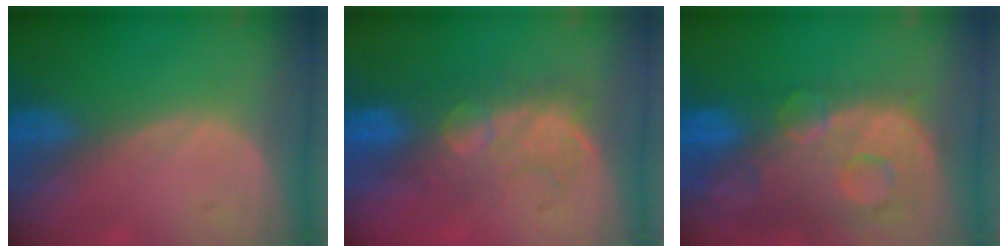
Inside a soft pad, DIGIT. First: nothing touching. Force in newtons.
{"total": 8.1, "press": 7.9, "slide": 1.7}
{"total": 13.8, "press": 11.3, "slide": 8.0}